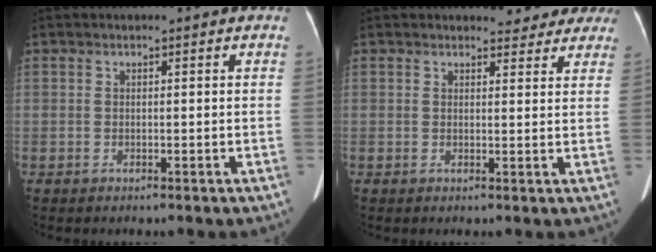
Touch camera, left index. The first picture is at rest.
{"total": 5.5, "force": [5.1, 2.0, 0.6], "torque": [0.011, -0.006, 0.042]}